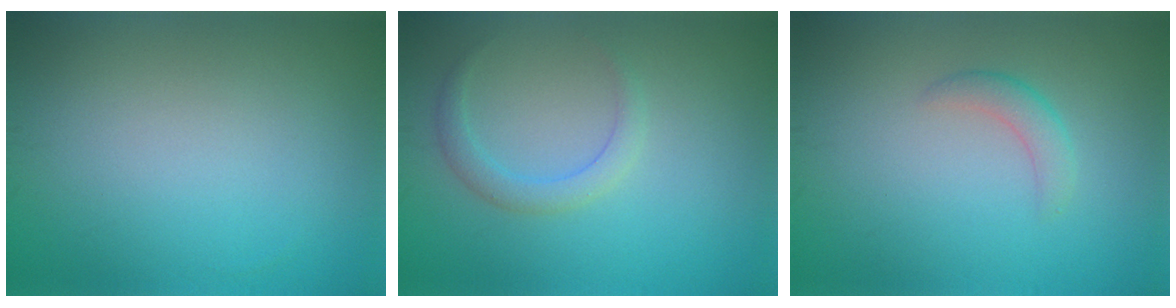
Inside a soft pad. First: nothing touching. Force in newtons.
{"total": 2.0, "press": 2.0, "slide": 0.2}
{"total": 1.8, "press": 1.8, "slide": 0.0}